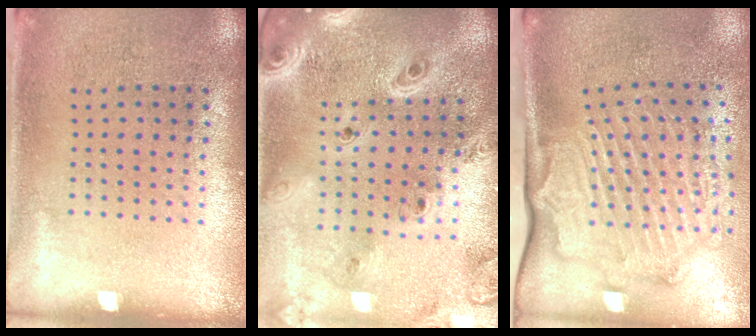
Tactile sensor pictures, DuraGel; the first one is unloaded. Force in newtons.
{"total": 3.8, "press": 2.9, "slide": 2.4}
{"total": 2.3, "press": 2.1, "slide": 0.7}